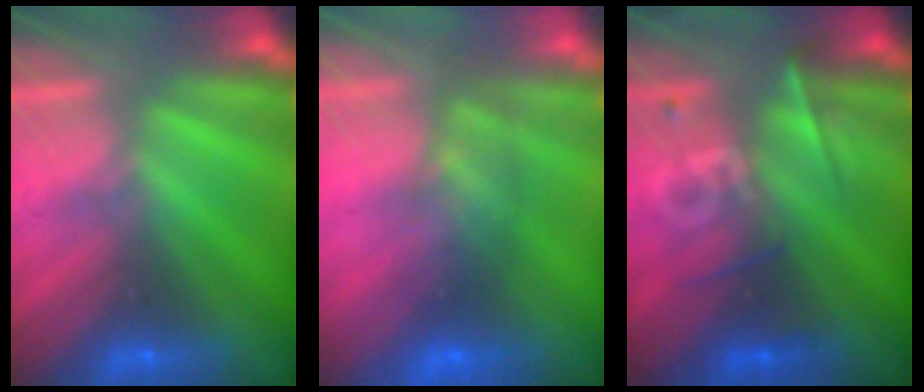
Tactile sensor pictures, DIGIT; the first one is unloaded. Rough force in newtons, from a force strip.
{"total": 7.6}
{"total": 2.3}